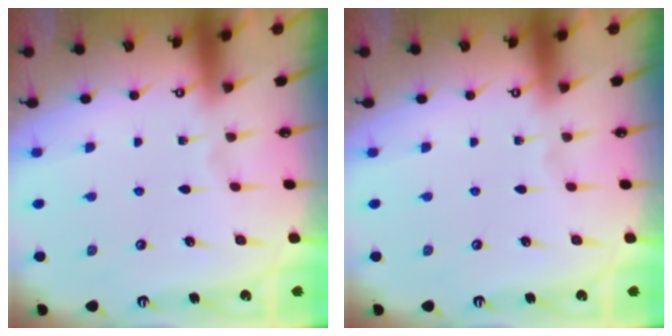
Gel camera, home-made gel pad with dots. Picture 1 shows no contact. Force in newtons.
{"total": 0.0}